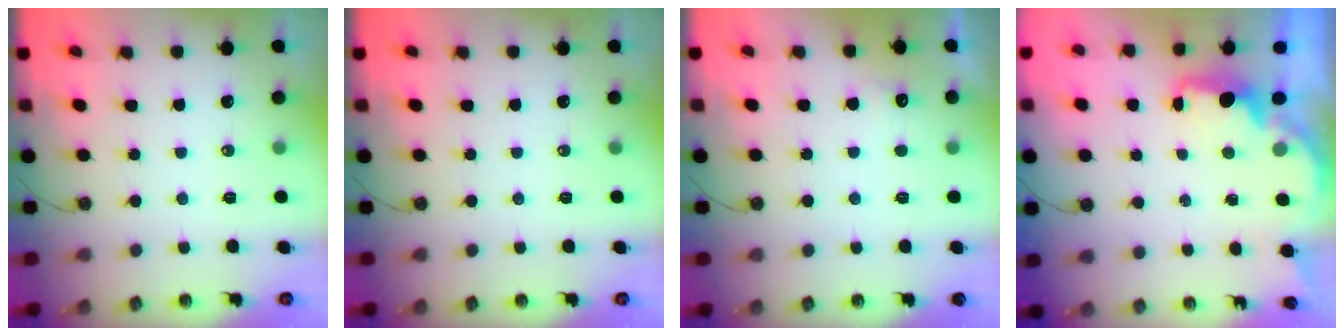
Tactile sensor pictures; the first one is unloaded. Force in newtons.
{"total": 0.0}
{"total": 4.5, "press": 4.4, "slide": 1.0}
{"total": 2.2, "press": 2.1, "slide": 0.5}